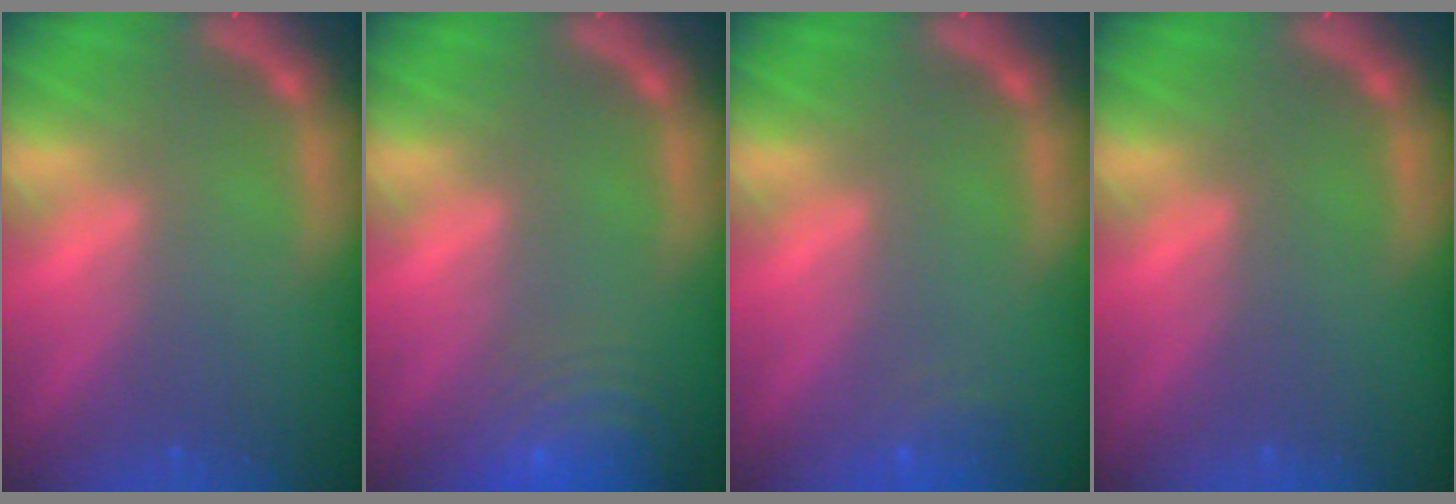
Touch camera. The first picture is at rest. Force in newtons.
{"total": 9.5}
{"total": 1.9}
{"total": 0.0}